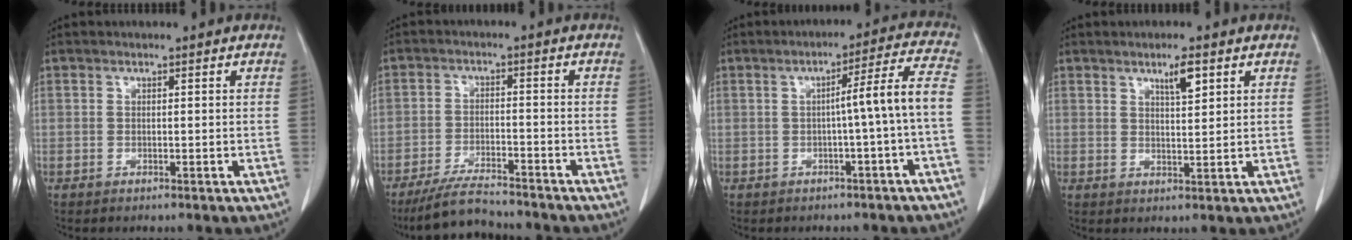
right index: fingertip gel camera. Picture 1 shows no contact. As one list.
[{"total": 7.5, "force": [-6.9, 1.2, 2.6], "torque": [-0.048, -0.016, -0.121]}, {"total": 7.4, "force": [-1.4, -1.4, 7.2], "torque": [-0.096, 0.017, -0.019]}, {"total": 3.7, "force": [2.1, 0.6, 2.9], "torque": [-0.050, -0.002, 0.036]}]